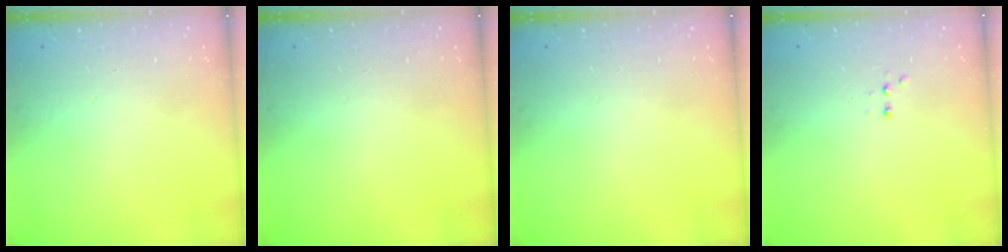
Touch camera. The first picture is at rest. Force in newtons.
{"total": 0.0}
{"total": 0.0}
{"total": 2.4, "press": 2.2, "slide": 0.9}